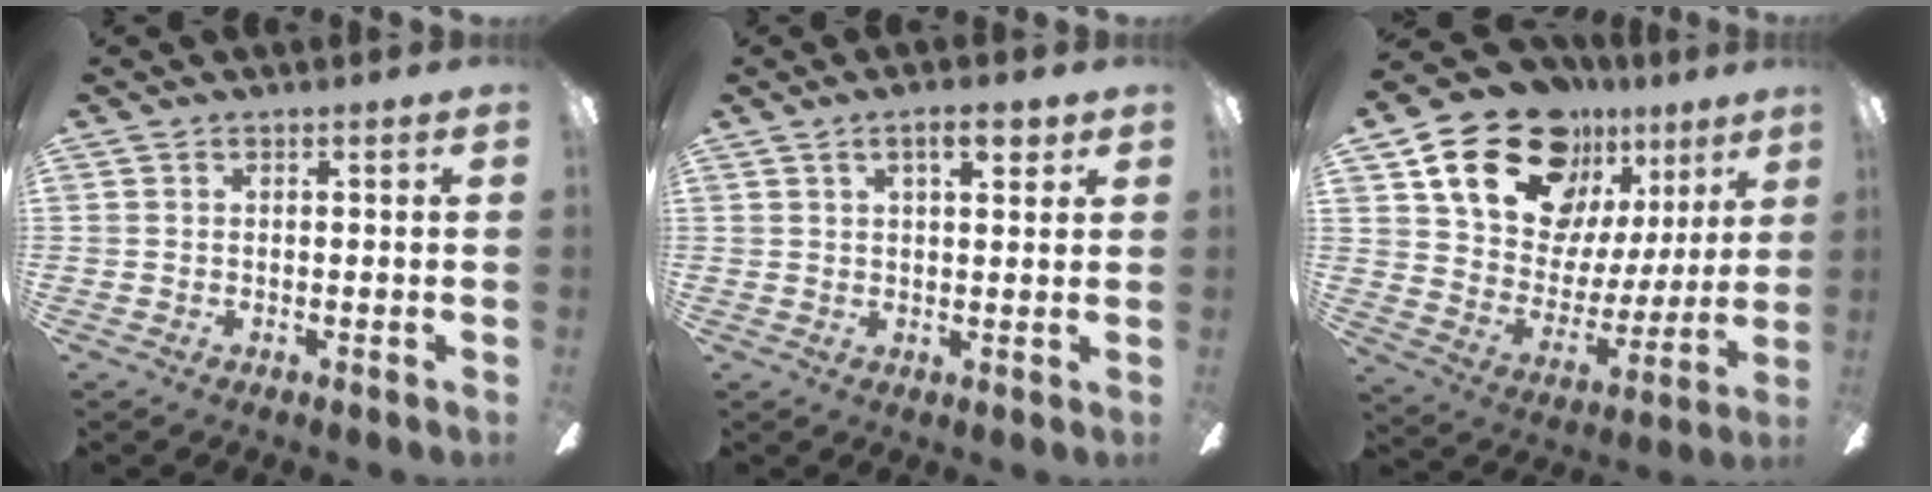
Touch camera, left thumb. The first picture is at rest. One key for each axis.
{"total": 5.5, "fx": 3.0, "fy": 1.9, "fz": 4.1, "tx": -0.055, "ty": -0.008, "tz": 0.045}
{"total": 21.9, "fx": 15.1, "fy": 13.0, "fz": 9.2, "tx": -0.160, "ty": -0.093, "tz": 0.279}